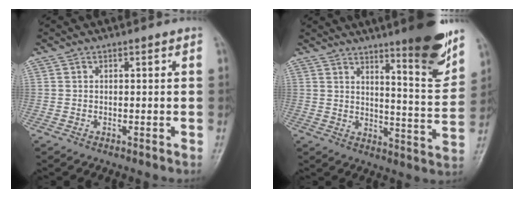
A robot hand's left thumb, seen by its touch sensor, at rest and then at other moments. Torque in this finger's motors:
{"motor_torque": [3.30, 1.68, 1.35, -1.43, 0.20]}